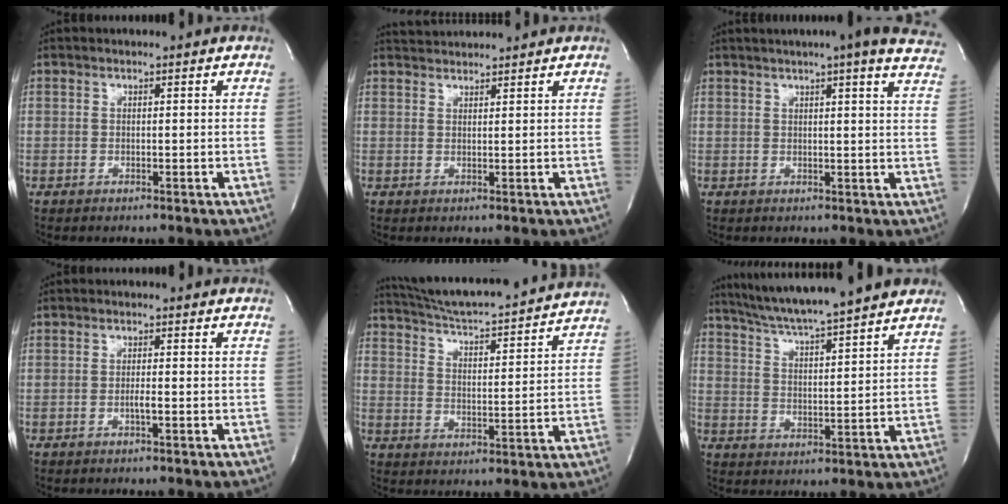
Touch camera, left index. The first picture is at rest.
{"total": 3.5, "force": [3.5, 0.0, 0.1], "torque": [-0.009, 0.026, 0.064]}
{"total": 15.9, "force": [13.2, 0.9, 8.9], "torque": [-0.119, -0.004, 0.143]}
{"total": 1.3, "force": [-0.6, 0.0, 1.1], "torque": [-0.023, 0.000, -0.010]}
{"total": 21.3, "force": [19.8, 1.1, 7.8], "torque": [-0.130, -0.008, 0.276]}
{"total": 16.8, "force": [14.7, 0.2, 8.2], "torque": [-0.138, 0.022, 0.218]}